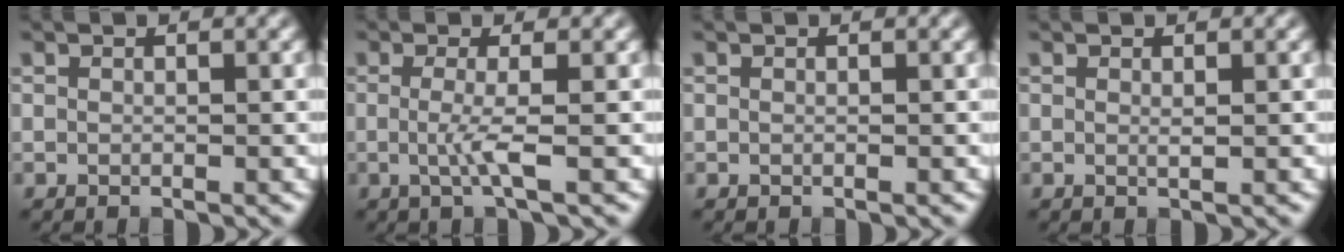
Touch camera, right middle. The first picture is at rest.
{"total": 2.4, "force": [-0.3, 0.3, 2.3], "torque": [-0.051, -0.010, -0.009]}
{"total": 0.0}
{"total": 0.6, "force": [0.2, 0.0, 0.5], "torque": [-0.008, -0.001, 0.002]}